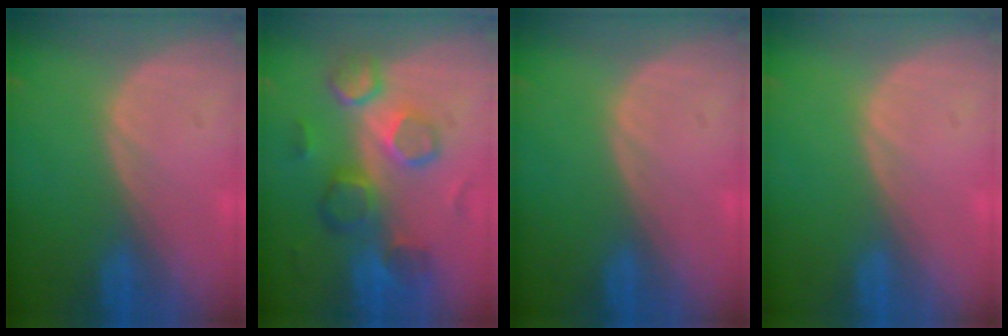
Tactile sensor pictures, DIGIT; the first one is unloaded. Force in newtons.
{"total": 9.9, "press": 9.0, "slide": 4.2}
{"total": 0.0}
{"total": 0.0}